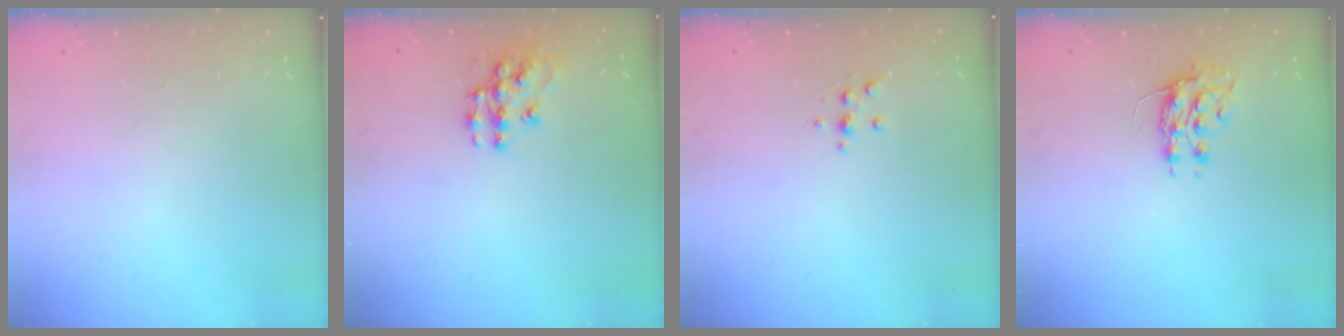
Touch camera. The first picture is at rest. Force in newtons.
{"total": 10.9, "press": 10.9, "slide": 0.8}
{"total": 3.5, "press": 3.3, "slide": 1.0}
{"total": 8.1, "press": 8.1, "slide": 0.7}